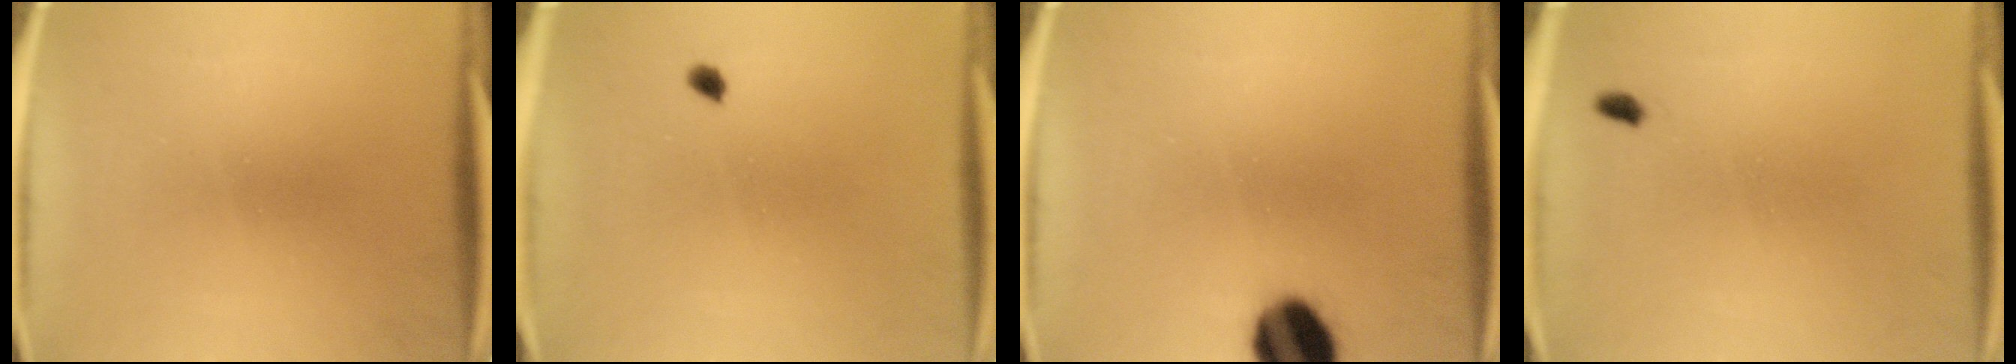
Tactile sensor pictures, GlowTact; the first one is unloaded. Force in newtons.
{"total": 1.1}
{"total": 12.7}
{"total": 1.1}